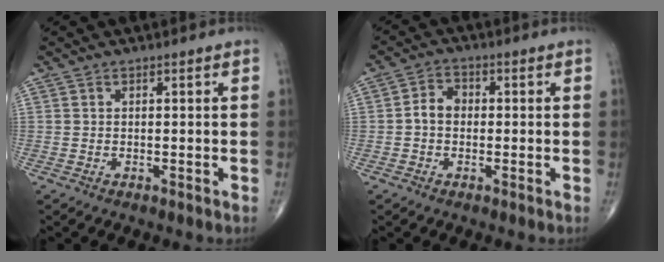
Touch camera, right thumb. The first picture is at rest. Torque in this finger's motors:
{"motor_torque": [0.72, 0.82, 0.26, -0.19, 0.00]}